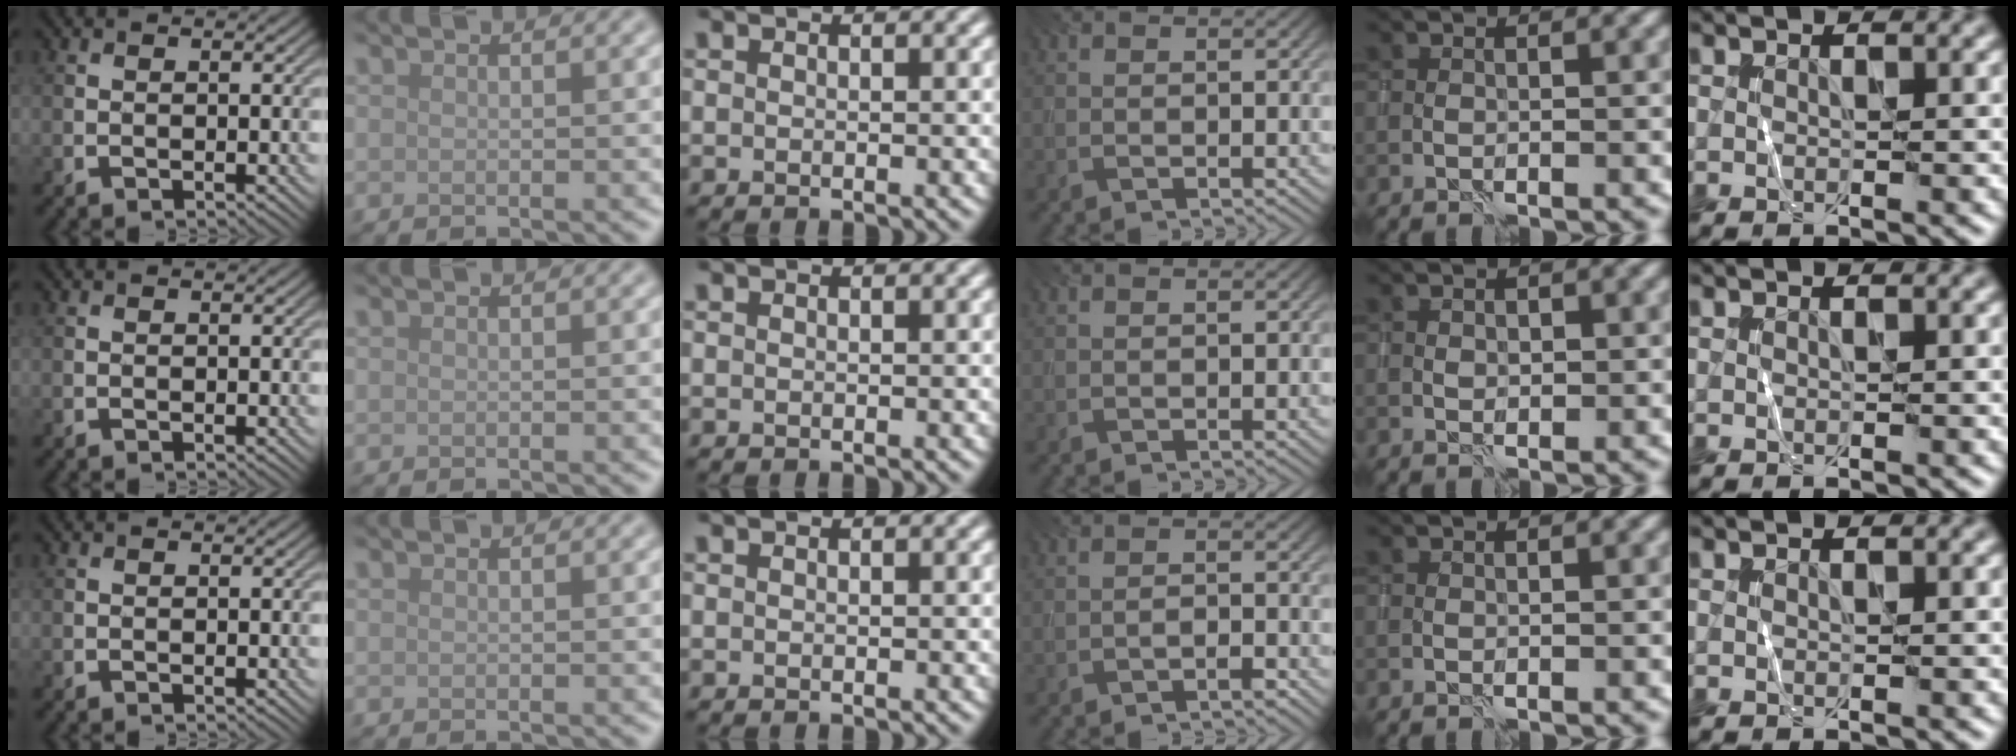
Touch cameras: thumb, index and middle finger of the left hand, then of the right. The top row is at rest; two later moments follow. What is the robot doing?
{"motion": "wrap", "object": "sponge"}